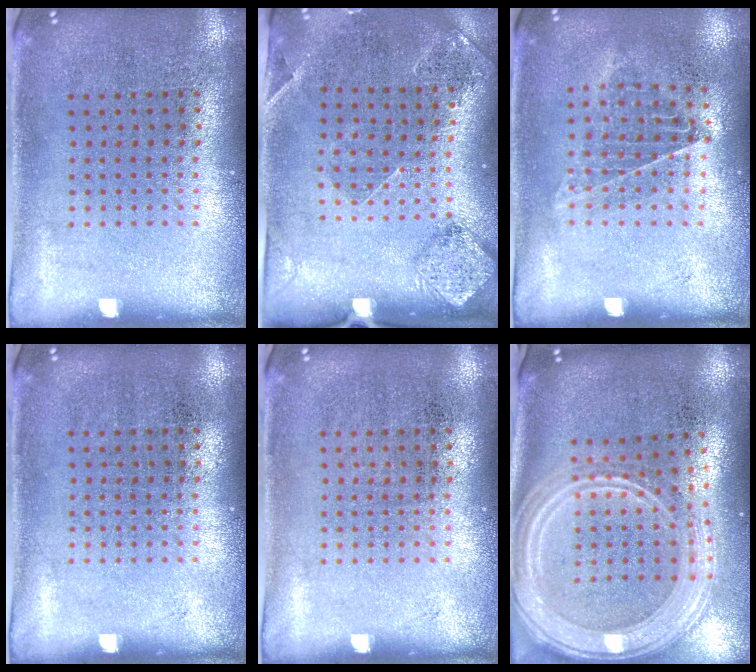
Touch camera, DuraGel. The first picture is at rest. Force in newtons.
{"total": 1.5, "press": 1.3, "slide": 0.7}
{"total": 0.9, "press": 0.9, "slide": 0.3}
{"total": 0.0}
{"total": 0.0}
{"total": 3.2, "press": 2.6, "slide": 1.9}